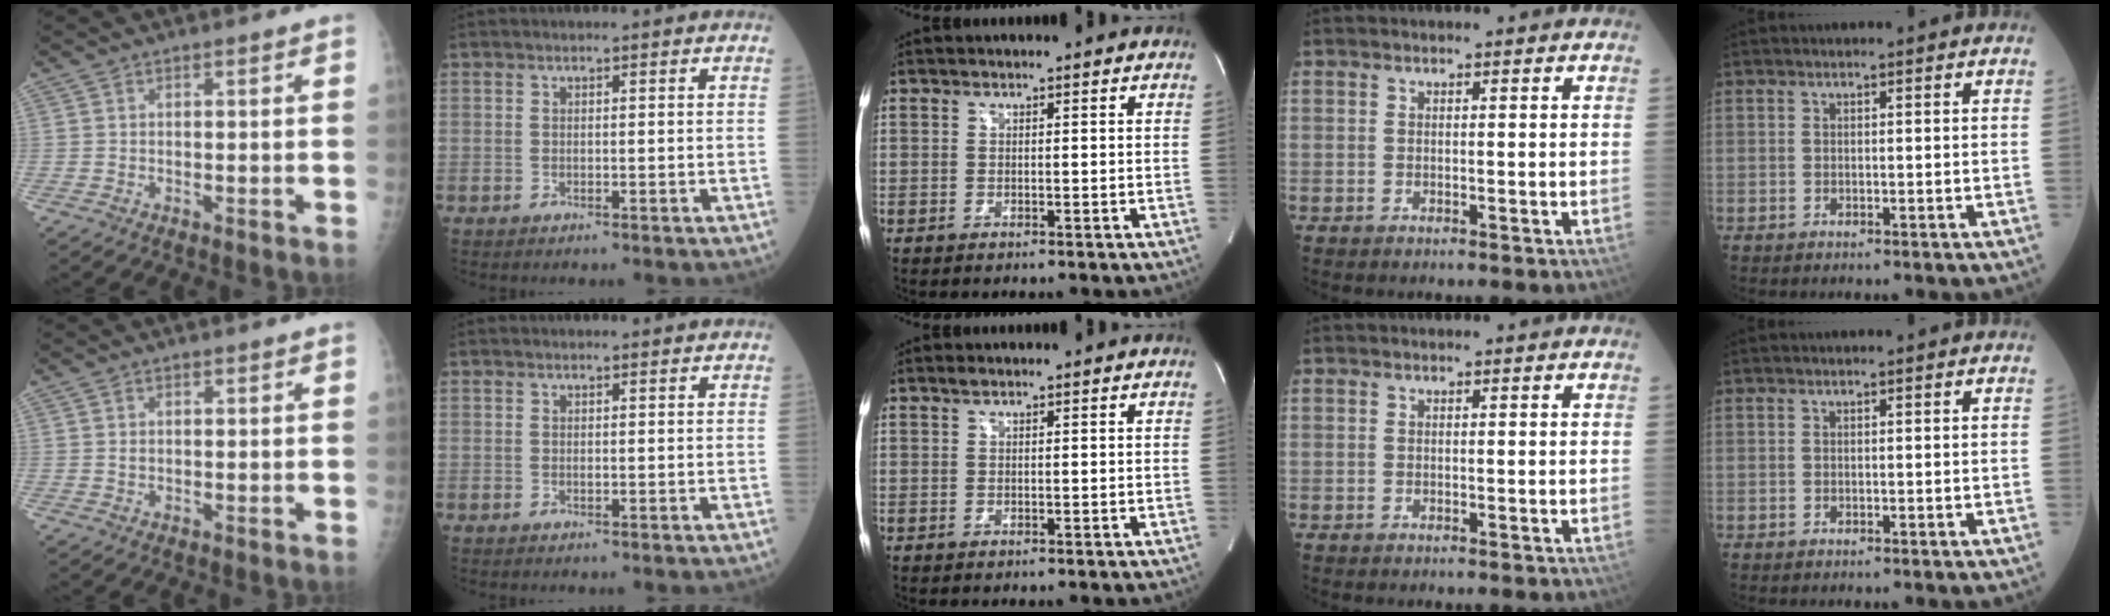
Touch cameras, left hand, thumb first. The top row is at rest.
{"thumb": {"total": 1.1, "force": [0.3, 0.8, 0.7], "torque": [-0.010, -0.001, 0.006]}, "index": {"total": 0.5, "force": [0.5, 0.2, 0.2], "torque": [-0.011, 0.000, 0.007]}, "middle": {"total": 0.6, "force": [0.4, 0.2, 0.3], "torque": [-0.011, 0.005, 0.009]}}